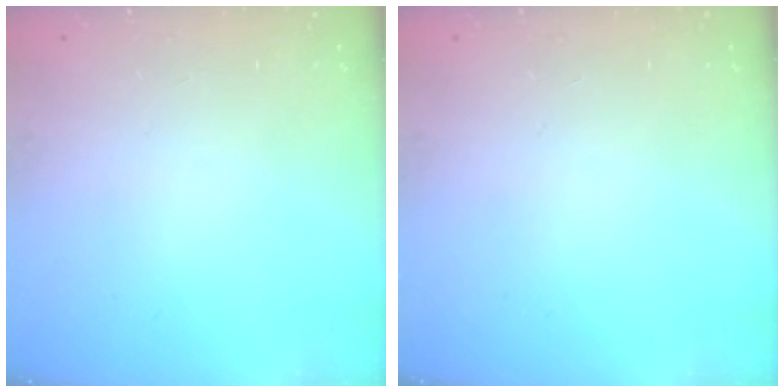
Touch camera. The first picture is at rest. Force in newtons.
{"total": 0.0}